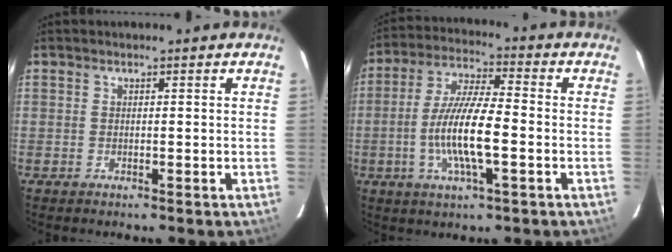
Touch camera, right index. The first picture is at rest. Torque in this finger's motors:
{"motor_torque": [1.48, -0.65, 1.01, 0.21]}